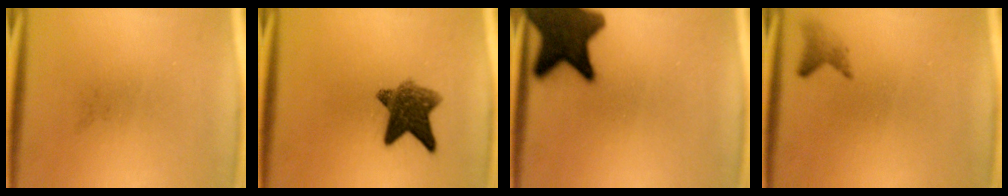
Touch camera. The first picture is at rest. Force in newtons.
{"total": 7.9}
{"total": 15.7}
{"total": 1.4}